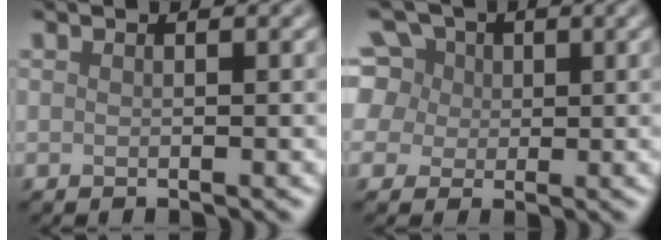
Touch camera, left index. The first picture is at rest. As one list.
[{"total": 8.4, "force": [3.4, 6.8, 3.4], "torque": [-0.079, 0.035, 0.040]}]